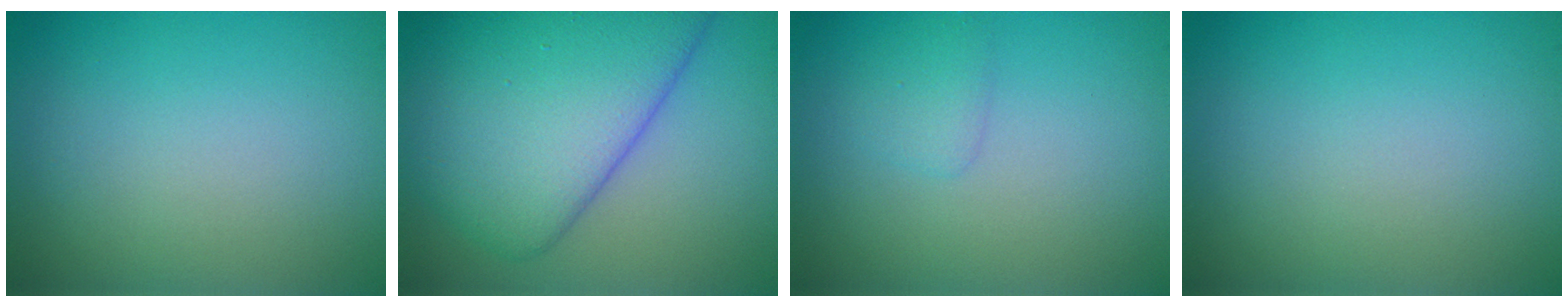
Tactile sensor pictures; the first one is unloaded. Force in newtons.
{"total": 9.9, "press": 9.9, "slide": 0.3}
{"total": 1.1, "press": 1.1, "slide": 0.1}
{"total": 0.0}